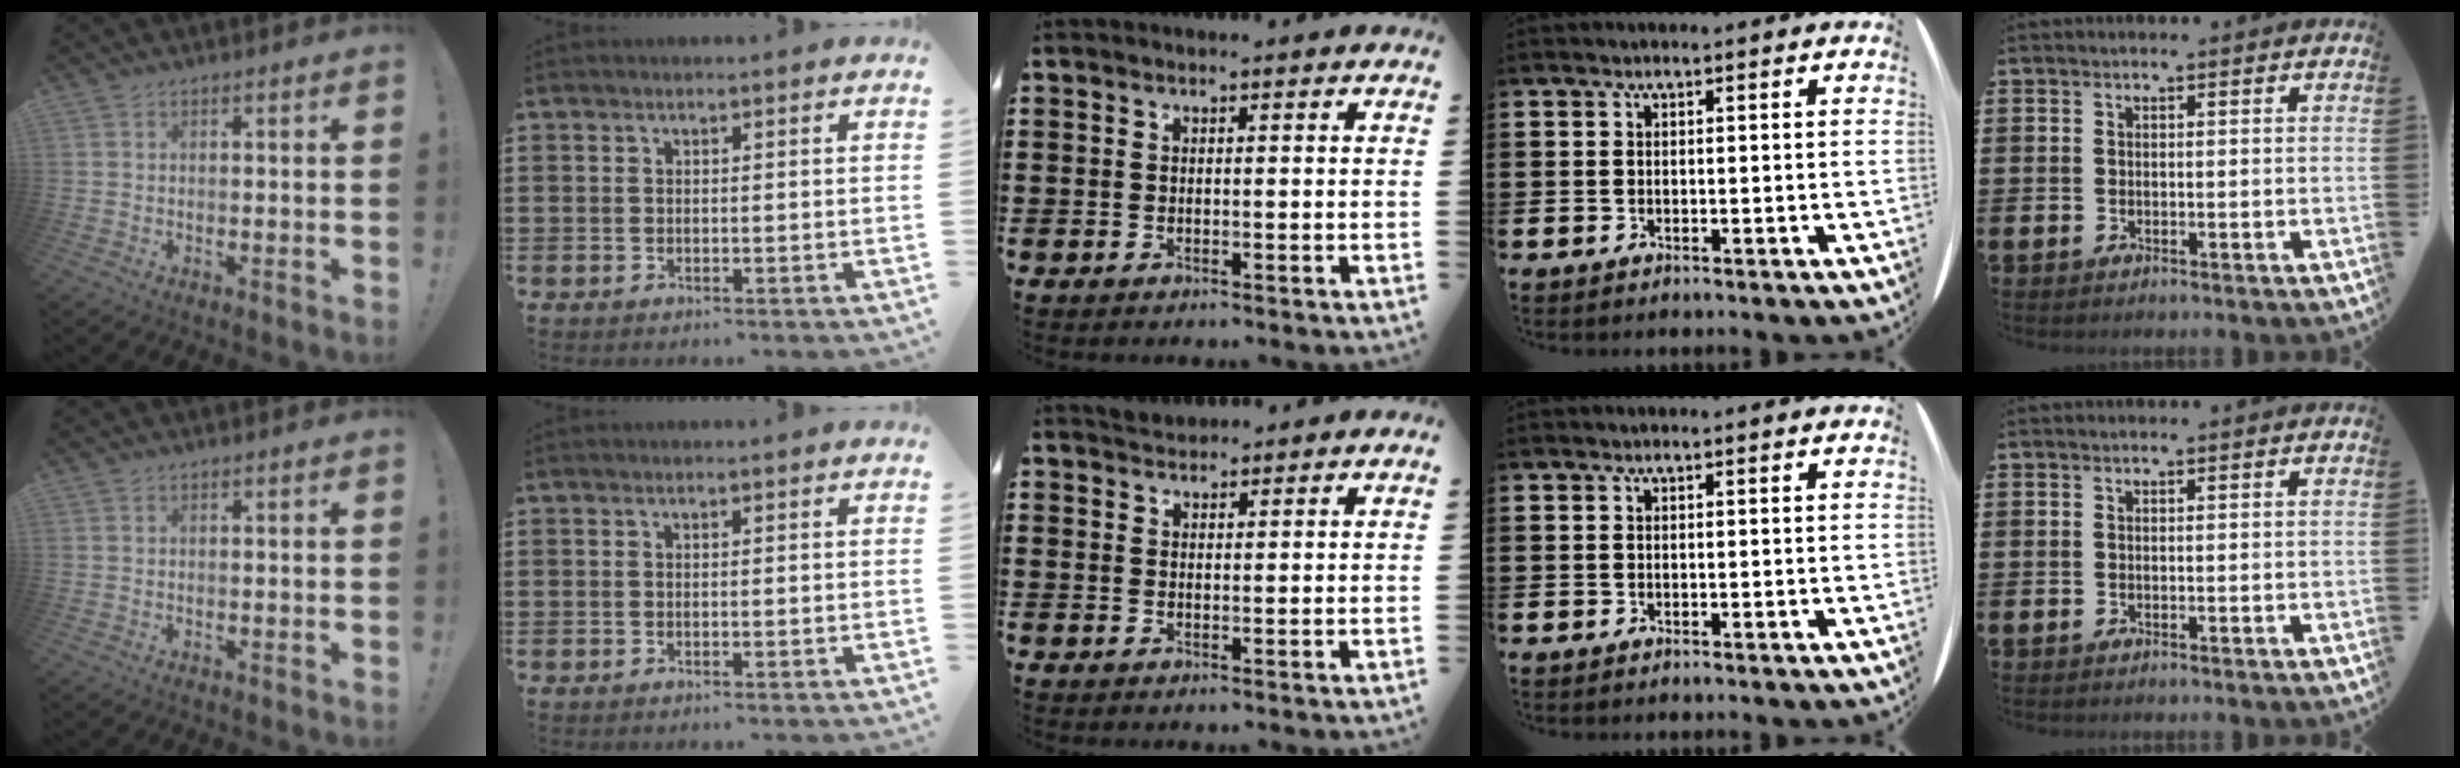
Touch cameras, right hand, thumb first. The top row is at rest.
{"middle": {"total": 1.8, "force": [1.7, 0.4, -0.2], "torque": [-0.001, 0.006, 0.035]}}